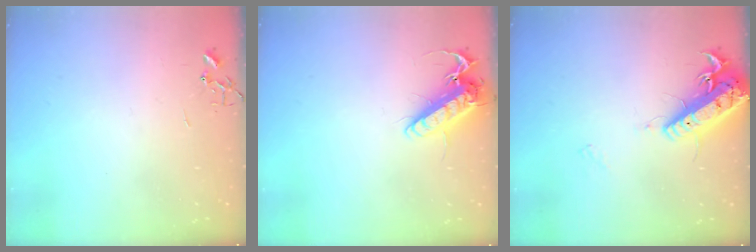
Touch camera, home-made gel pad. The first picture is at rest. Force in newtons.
{"total": 13.5, "press": 13.3, "slide": 2.1}
{"total": 17.1, "press": 16.8, "slide": 3.3}